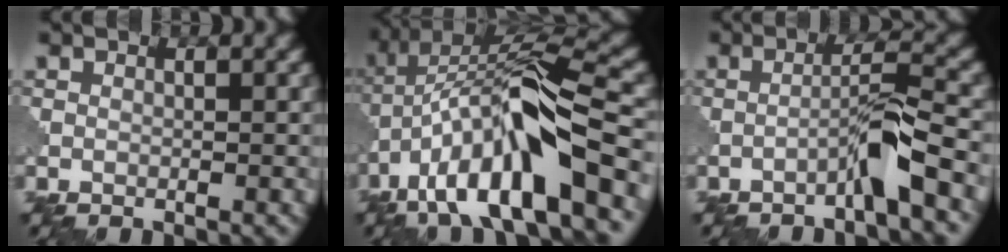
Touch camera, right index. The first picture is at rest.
{"total": 13.2, "force": [-5.5, 3.3, 11.5], "torque": [-0.207, 0.018, -0.089]}
{"total": 3.7, "force": [-2.2, -0.1, 3.0], "torque": [-0.052, 0.018, -0.050]}